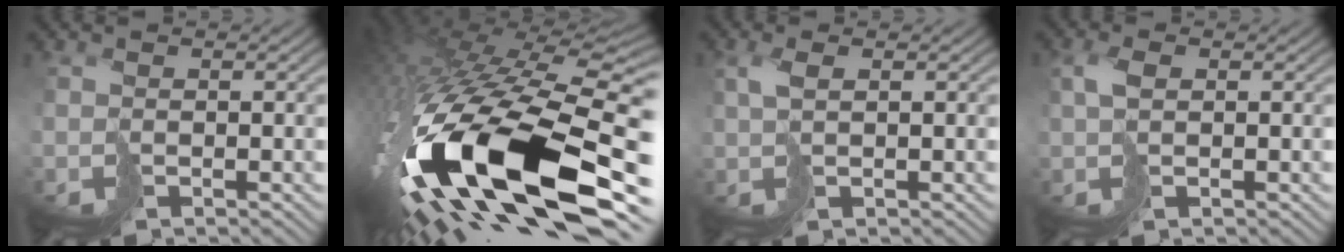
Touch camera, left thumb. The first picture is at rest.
{"total": 19.4, "force": [-4.8, 10.4, 15.6], "torque": [-0.376, -0.107, -0.026]}
{"total": 2.2, "force": [1.0, 0.6, 1.8], "torque": [-0.038, 0.007, 0.021]}
{"total": 2.2, "force": [0.7, 1.0, 1.8], "torque": [-0.043, 0.003, 0.014]}